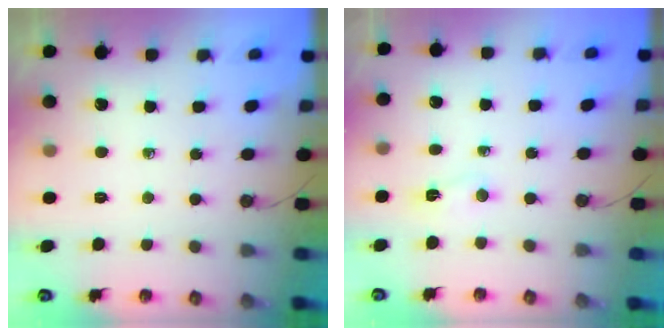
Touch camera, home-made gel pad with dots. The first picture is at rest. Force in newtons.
{"total": 2.5, "press": 2.4, "slide": 0.6}